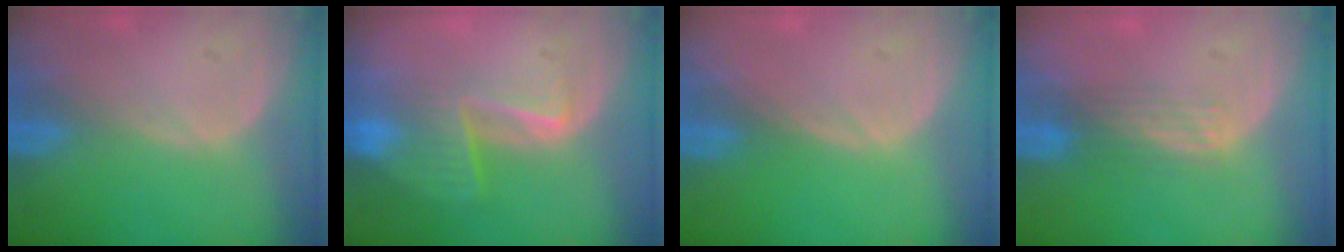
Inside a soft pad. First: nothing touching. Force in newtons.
{"total": 6.5, "press": 5.6, "slide": 3.4}
{"total": 0.0}
{"total": 2.9, "press": 2.7, "slide": 1.1}